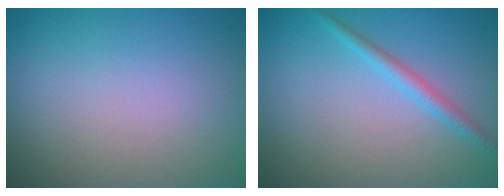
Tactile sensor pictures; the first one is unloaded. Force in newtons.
{"total": 1.8, "press": 1.8, "slide": 0.1}